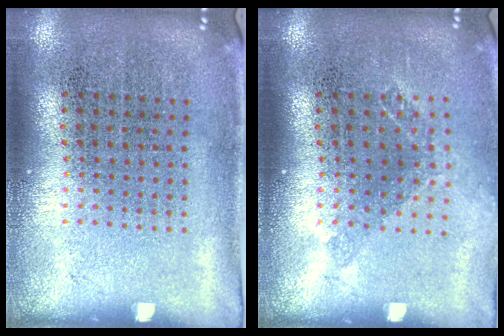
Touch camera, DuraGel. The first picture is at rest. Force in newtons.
{"total": 1.2, "press": 0.9, "slide": 0.7}